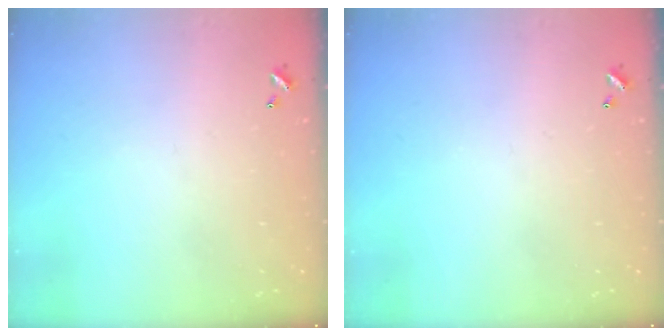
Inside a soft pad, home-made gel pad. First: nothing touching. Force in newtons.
{"total": 0.0}